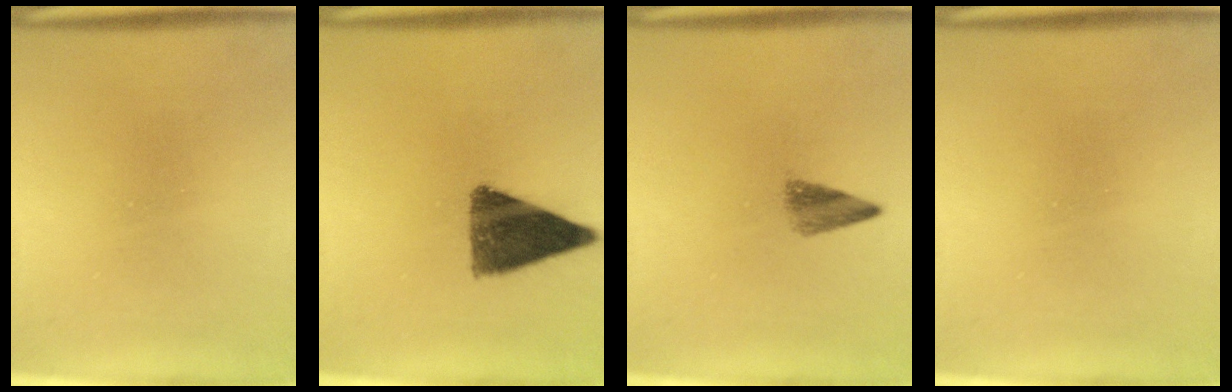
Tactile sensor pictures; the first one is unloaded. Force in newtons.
{"total": 11.1}
{"total": 2.7}
{"total": 0.0}